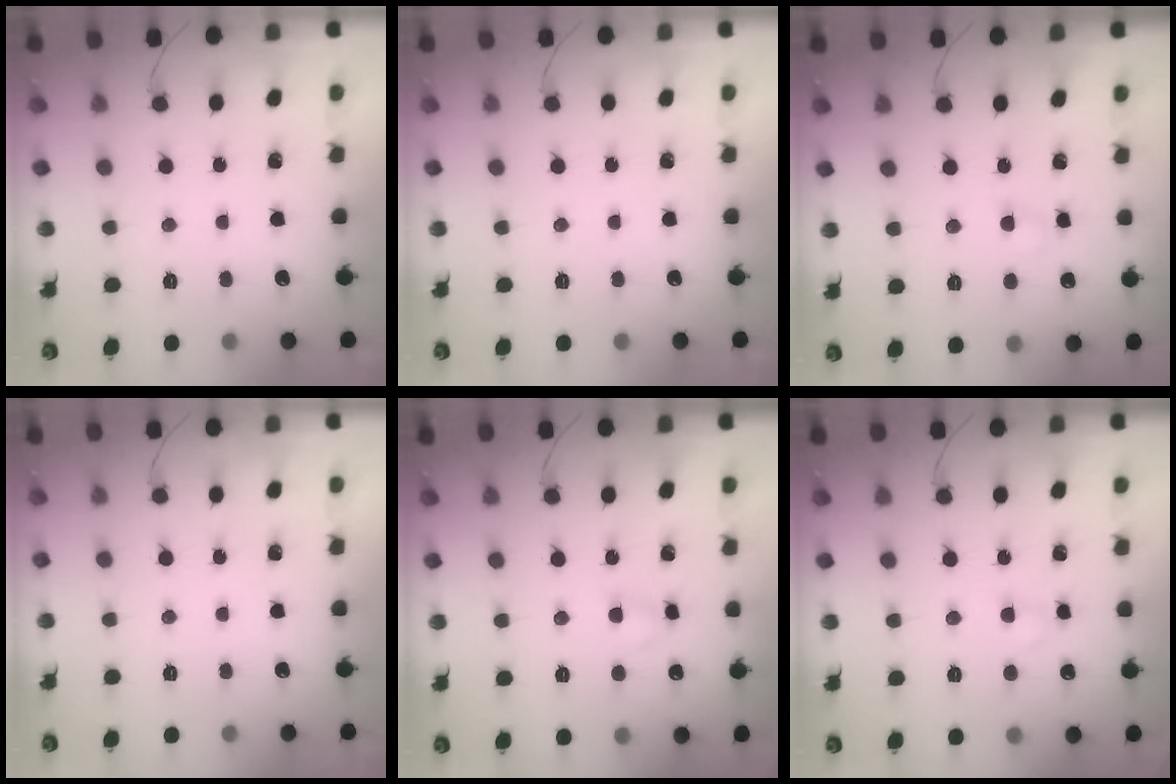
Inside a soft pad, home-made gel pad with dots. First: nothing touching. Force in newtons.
{"total": 0.0}
{"total": 3.3, "press": 3.1, "slide": 1.2}
{"total": 0.0}
{"total": 2.8, "press": 2.6, "slide": 1.2}
{"total": 2.7, "press": 2.5, "slide": 1.1}